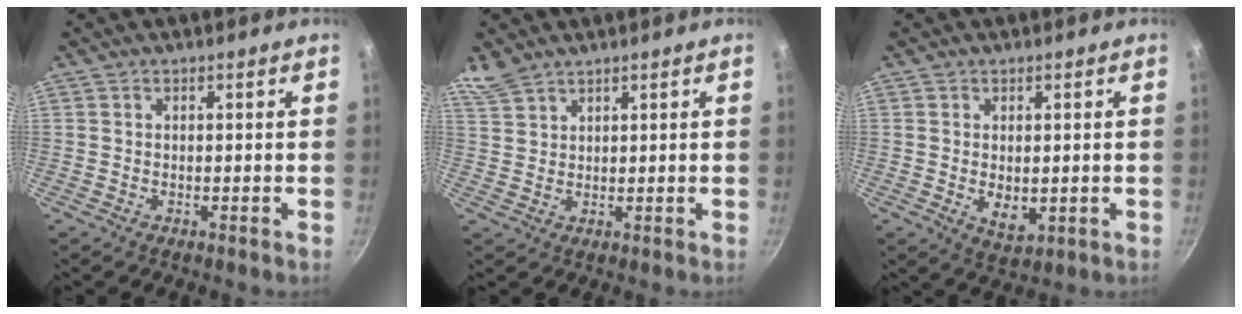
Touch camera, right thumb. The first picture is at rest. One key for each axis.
{"total": 3.9, "fx": 3.4, "fy": 1.5, "fz": 0.9, "tx": -0.018, "ty": 0.002, "tz": 0.079}
{"total": 4.7, "fx": -0.2, "fy": 3.0, "fz": 3.7, "tx": -0.055, "ty": -0.014, "tz": 0.006}